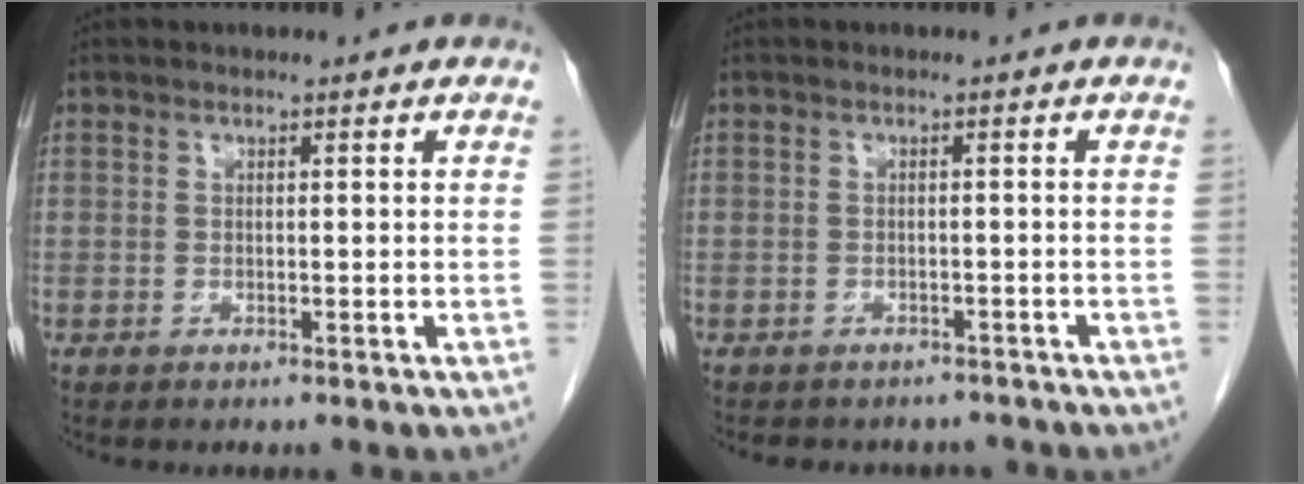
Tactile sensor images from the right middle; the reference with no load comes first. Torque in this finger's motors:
{"motor_torque": [0.03, -0.02, 0.00, 0.00]}